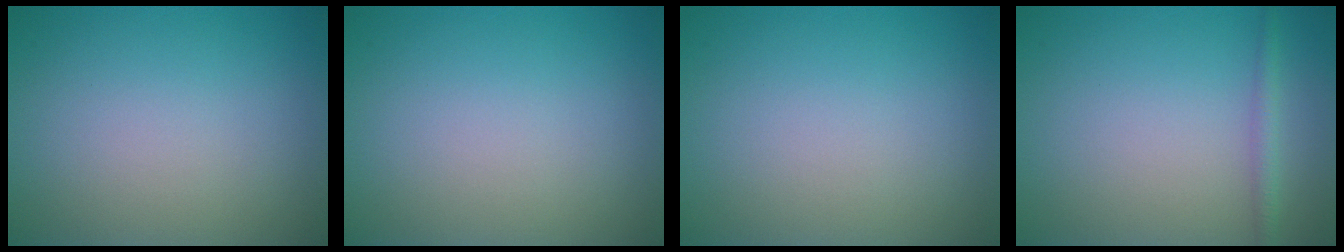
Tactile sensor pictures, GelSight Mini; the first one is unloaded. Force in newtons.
{"total": 0.0}
{"total": 0.0}
{"total": 1.4, "press": 1.4, "slide": 0.1}